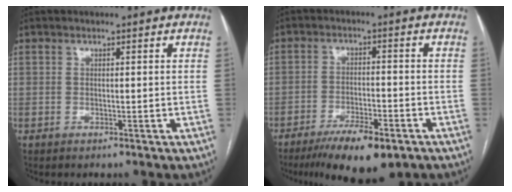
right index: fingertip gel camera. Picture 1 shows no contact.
{"total": 10.2, "force": [-6.8, 2.4, 7.2], "torque": [-0.119, -0.016, -0.108]}